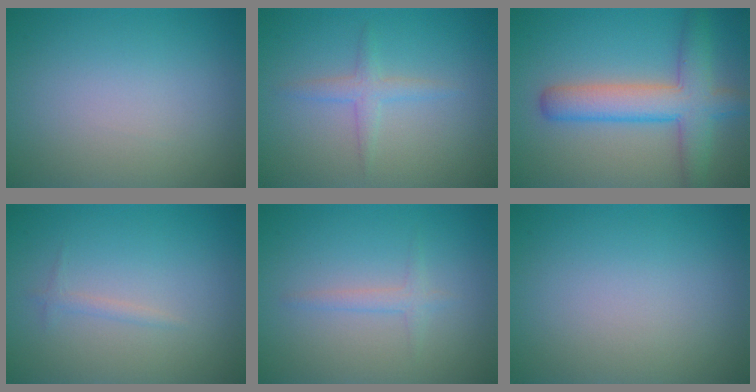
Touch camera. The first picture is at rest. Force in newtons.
{"total": 1.7, "press": 1.7, "slide": 0.1}
{"total": 6.2, "press": 6.2, "slide": 0.3}
{"total": 0.7, "press": 0.7, "slide": 0.1}
{"total": 1.2, "press": 1.2, "slide": 0.1}
{"total": 0.0}